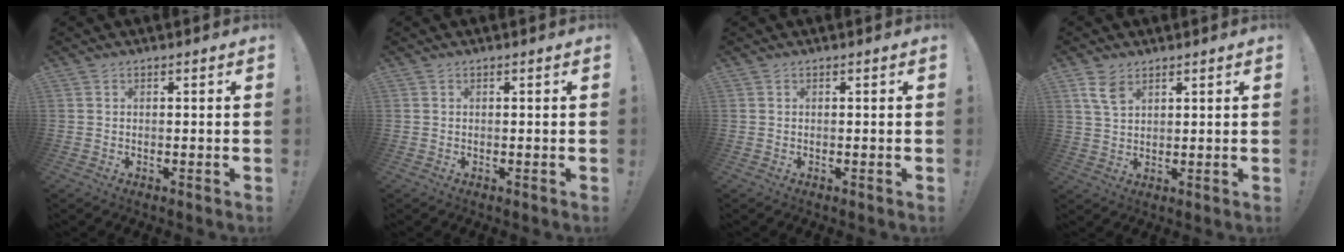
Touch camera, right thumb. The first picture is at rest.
{"total": 0.0}
{"total": 0.0}
{"total": 5.6, "force": [3.3, 3.1, 3.4], "torque": [-0.056, -0.013, 0.063]}